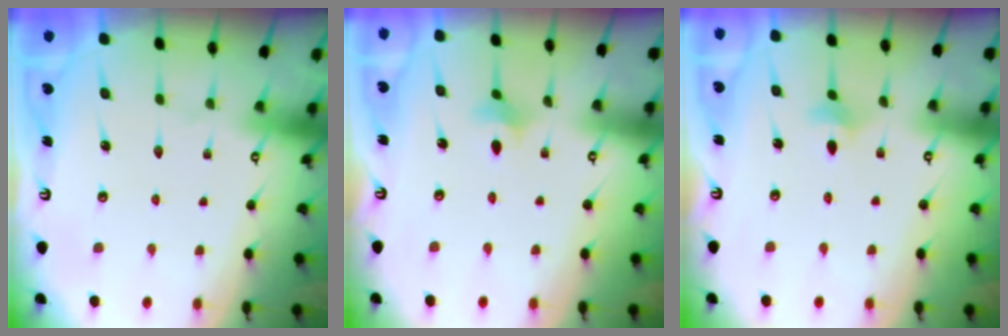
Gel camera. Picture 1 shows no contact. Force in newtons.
{"total": 3.1, "press": 3.1, "slide": 0.5}
{"total": 3.1, "press": 3.0, "slide": 0.6}